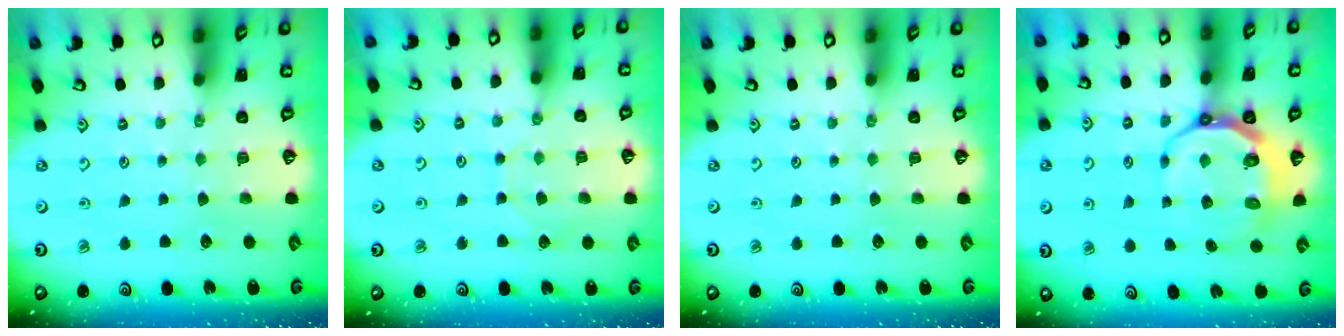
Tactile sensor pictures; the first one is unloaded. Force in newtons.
{"total": 4.8, "press": 4.8, "slide": 0.4}
{"total": 0.0}
{"total": 8.7, "press": 8.0, "slide": 3.4}